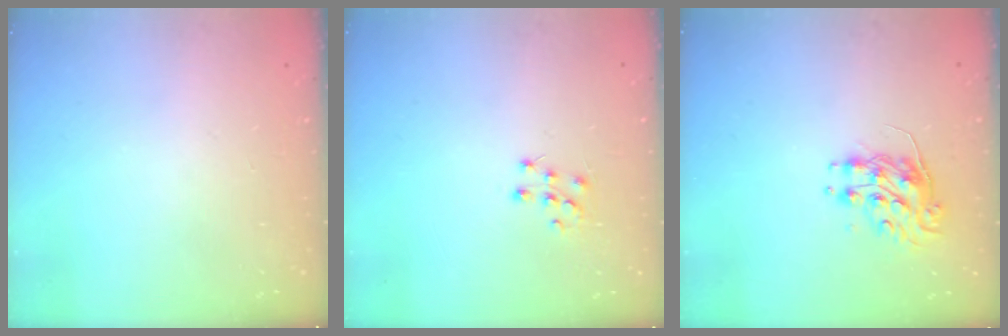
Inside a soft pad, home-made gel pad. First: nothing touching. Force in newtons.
{"total": 7.2, "press": 7.1, "slide": 0.7}
{"total": 8.8, "press": 8.7, "slide": 0.4}